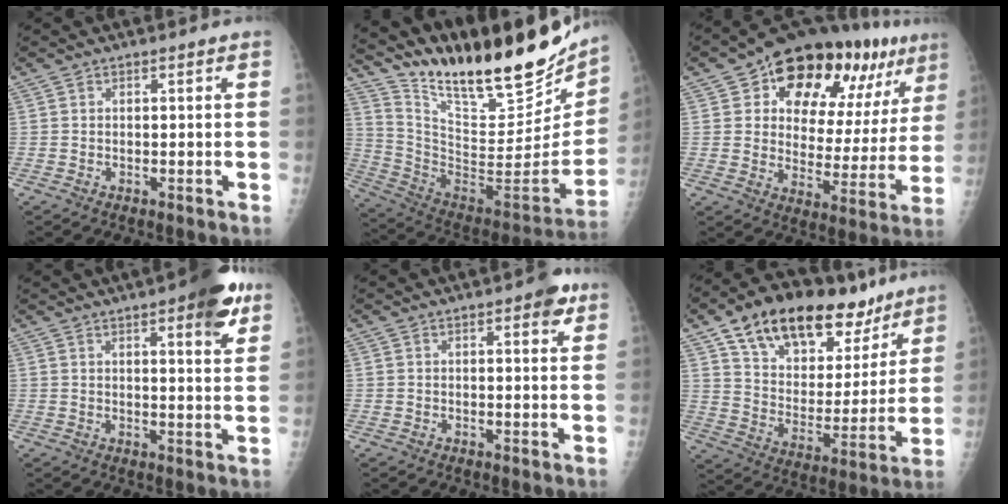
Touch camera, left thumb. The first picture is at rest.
{"total": 31.8, "force": [25.2, 9.2, 17.1], "torque": [-0.252, -0.122, 0.390]}
{"total": 25.0, "force": [14.3, 12.6, 16.1], "torque": [-0.181, -0.030, 0.210]}
{"total": 10.3, "force": [5.7, 2.7, 8.1], "torque": [-0.086, -0.021, 0.068]}
{"total": 3.8, "force": [2.0, 1.4, 2.9], "torque": [-0.024, -0.005, 0.019]}
{"total": 25.4, "force": [16.0, 13.2, 14.7], "torque": [-0.194, -0.033, 0.262]}